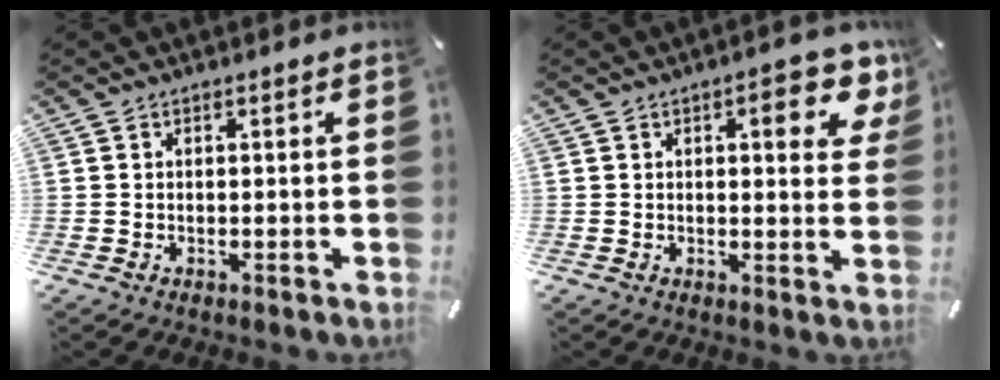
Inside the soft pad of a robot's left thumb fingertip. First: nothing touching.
{"total": 9.1, "force": [4.1, 3.5, 7.3], "torque": [-0.090, -0.017, 0.061]}